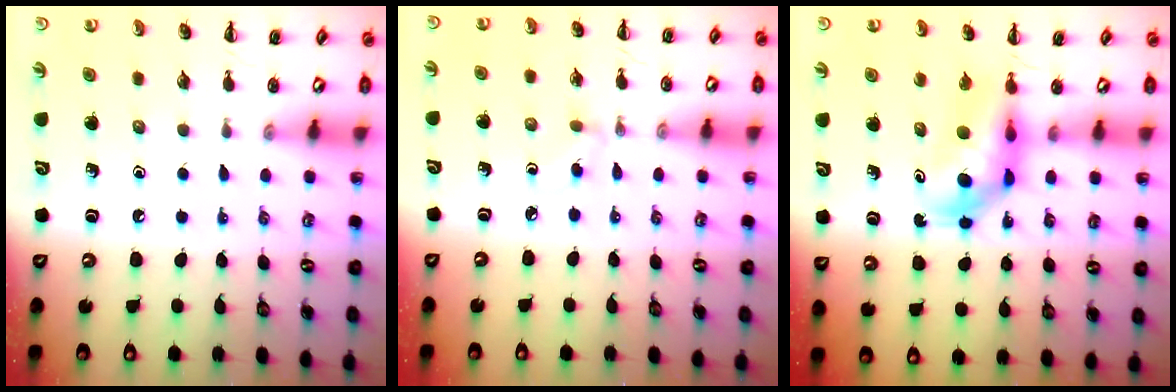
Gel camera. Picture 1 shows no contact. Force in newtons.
{"total": 2.2, "press": 1.9, "slide": 1.1}
{"total": 5.6, "press": 5.6, "slide": 0.8}